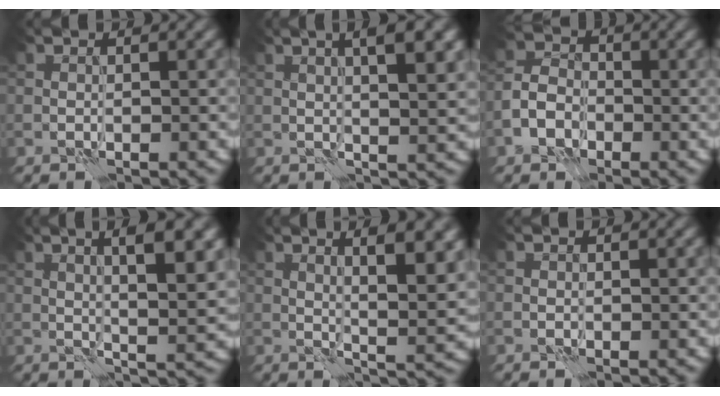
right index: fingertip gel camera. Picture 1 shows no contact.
{"total": 7.1, "force": [2.8, 2.5, 6.0], "torque": [-0.046, 0.028, 0.024]}
{"total": 3.1, "force": [-1.4, 2.4, 1.3], "torque": [-0.027, 0.005, -0.035]}
{"total": 8.2, "force": [2.8, 2.3, 7.4], "torque": [-0.076, 0.017, 0.035]}
{"total": 8.6, "force": [3.0, 2.4, 7.7], "torque": [-0.079, 0.009, 0.040]}
{"total": 0.0}